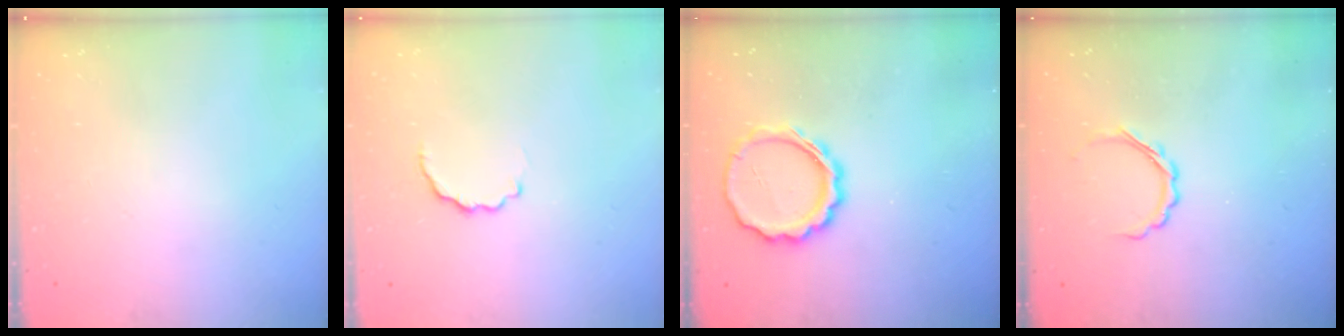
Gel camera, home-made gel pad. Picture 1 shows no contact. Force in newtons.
{"total": 5.0, "press": 4.8, "slide": 1.3}
{"total": 11.1, "press": 10.8, "slide": 2.4}
{"total": 5.2, "press": 5.0, "slide": 1.4}